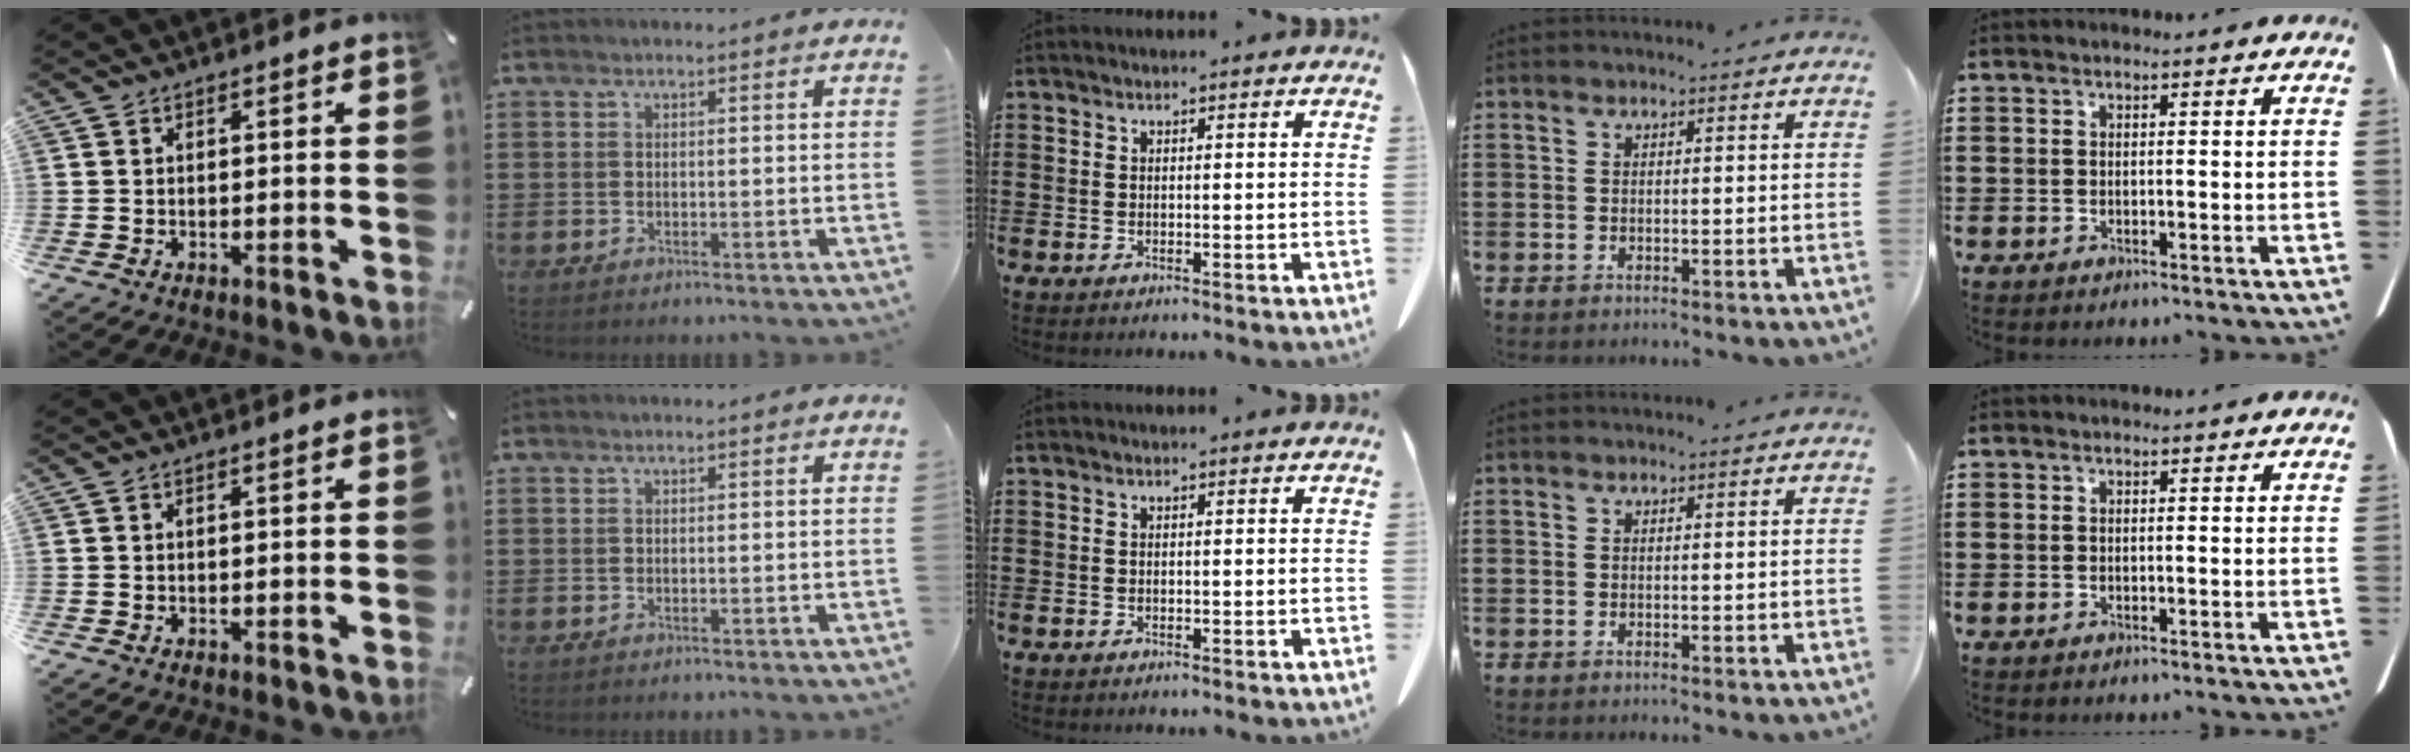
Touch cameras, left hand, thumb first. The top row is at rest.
{}